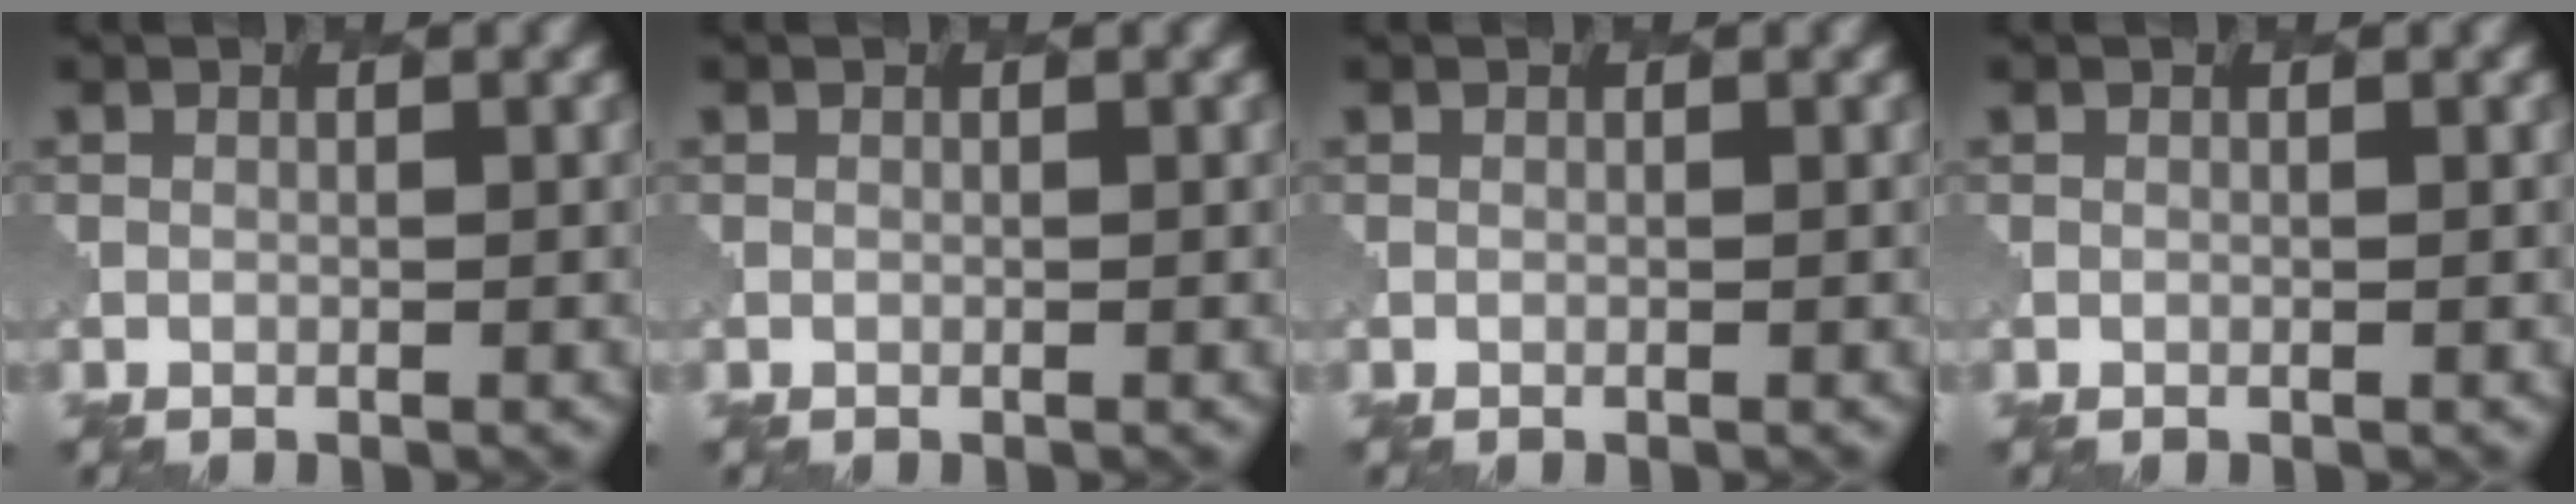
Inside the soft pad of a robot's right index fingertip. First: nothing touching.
{"total": 0.0}
{"total": 0.0}
{"total": 0.0}